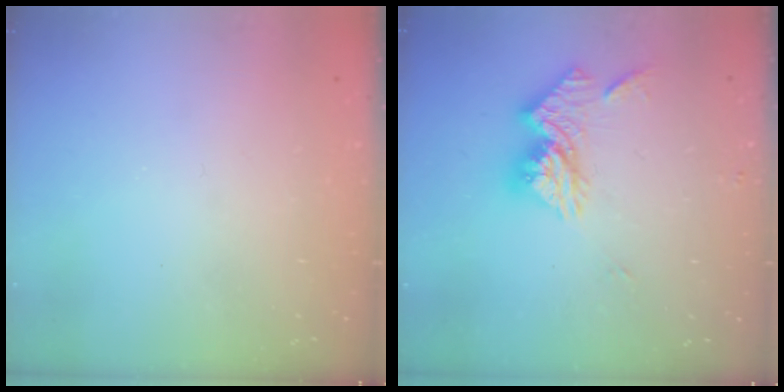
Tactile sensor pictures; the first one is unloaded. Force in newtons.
{"total": 12.6, "press": 12.6, "slide": 1.1}